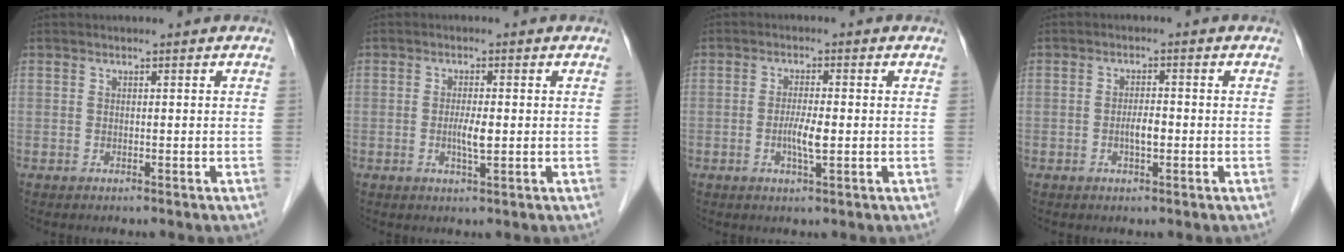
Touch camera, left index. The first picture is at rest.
{"total": 2.8, "force": [-0.3, 0.4, 2.8], "torque": [-0.055, -0.003, -0.005]}
{"total": 3.5, "force": [-0.7, 0.4, 3.4], "torque": [-0.068, -0.004, -0.013]}
{"total": 2.4, "force": [-0.7, 0.6, 2.2], "torque": [-0.041, 0.002, -0.011]}